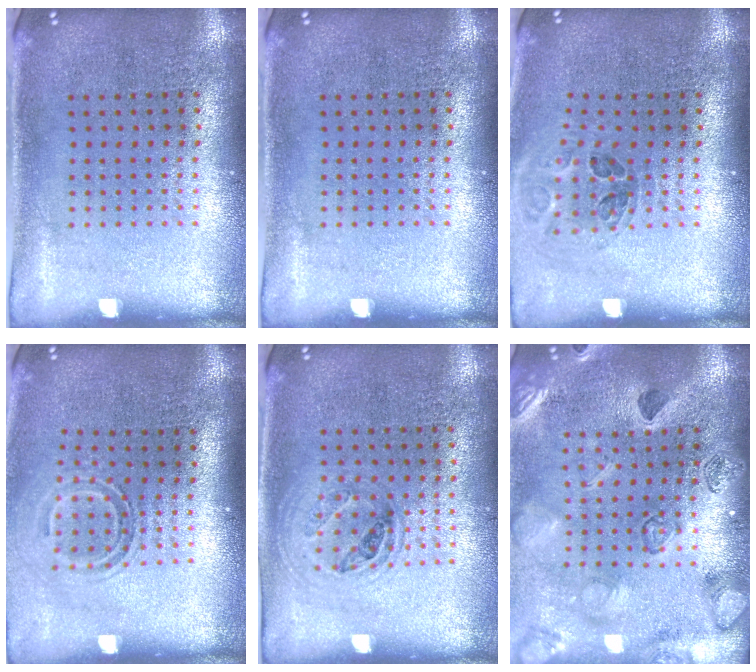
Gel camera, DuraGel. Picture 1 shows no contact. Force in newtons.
{"total": 0.0}
{"total": 1.0, "press": 1.0, "slide": 0.1}
{"total": 1.6, "press": 1.0, "slide": 1.2}
{"total": 1.0, "press": 0.9, "slide": 0.4}
{"total": 2.3, "press": 2.3, "slide": 0.3}